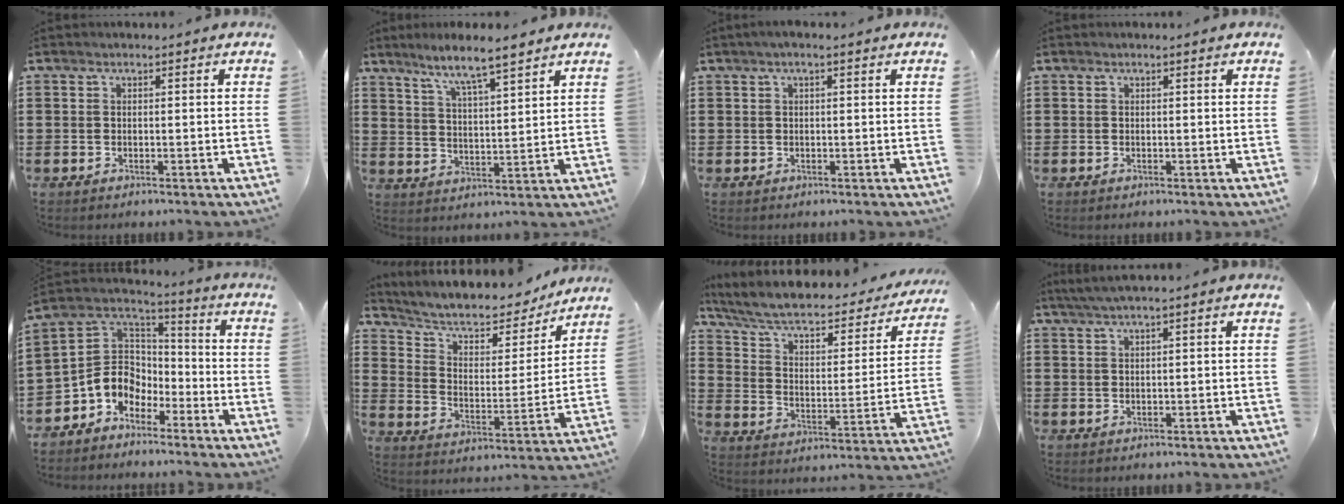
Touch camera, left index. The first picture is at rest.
{"total": 5.9, "force": [5.1, -0.3, 3.0], "torque": [-0.077, -0.025, 0.085]}
{"total": 1.1, "force": [0.2, 0.1, 1.1], "torque": [-0.018, 0.000, 0.004]}
{"total": 0.5, "force": [0.3, 0.0, 0.4], "torque": [-0.008, -0.001, 0.006]}
{"total": 7.5, "force": [-3.6, 6.3, 1.8], "torque": [-0.068, 0.005, -0.074]}
{"total": 7.1, "force": [6.0, 2.6, 2.8], "torque": [-0.078, -0.039, 0.100]}
{"total": 6.1, "force": [4.7, 1.8, 3.5], "torque": [-0.088, -0.035, 0.075]}
{"total": 1.7, "force": [0.9, -0.2, 1.5], "torque": [-0.027, -0.002, 0.016]}